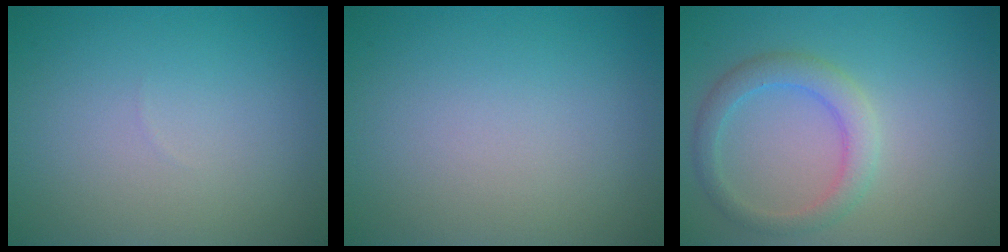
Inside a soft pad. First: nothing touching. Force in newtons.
{"total": 0.0}
{"total": 2.9, "press": 2.9, "slide": 0.1}